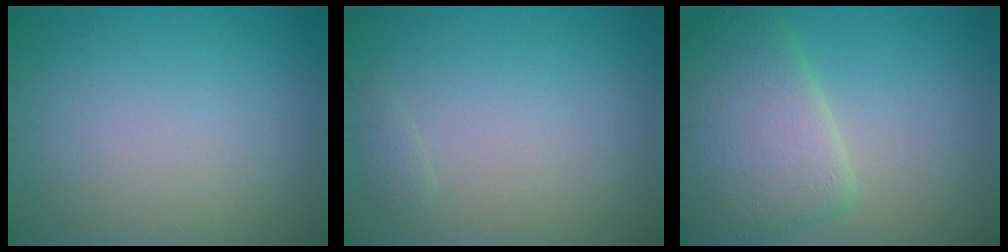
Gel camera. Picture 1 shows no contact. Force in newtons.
{"total": 0.6, "press": 0.6, "slide": 0.1}
{"total": 7.1, "press": 7.1, "slide": 0.8}